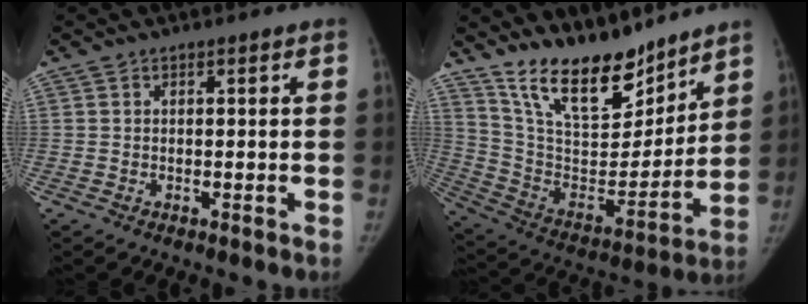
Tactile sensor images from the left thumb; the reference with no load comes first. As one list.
[{"total": 20.0, "force": [16.0, 7.4, 9.4], "torque": [-0.110, -0.104, 0.286]}]